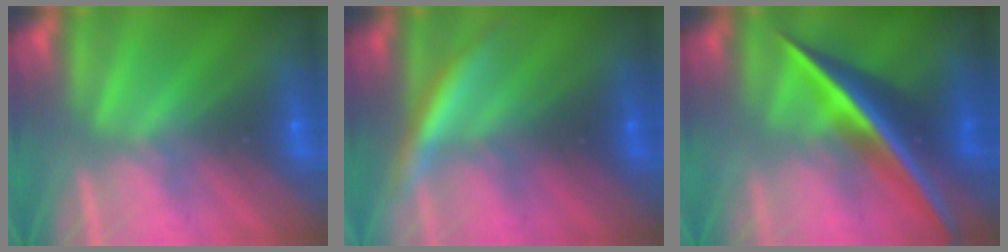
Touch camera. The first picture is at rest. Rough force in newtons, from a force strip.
{"total": 3.4}
{"total": 2.7}